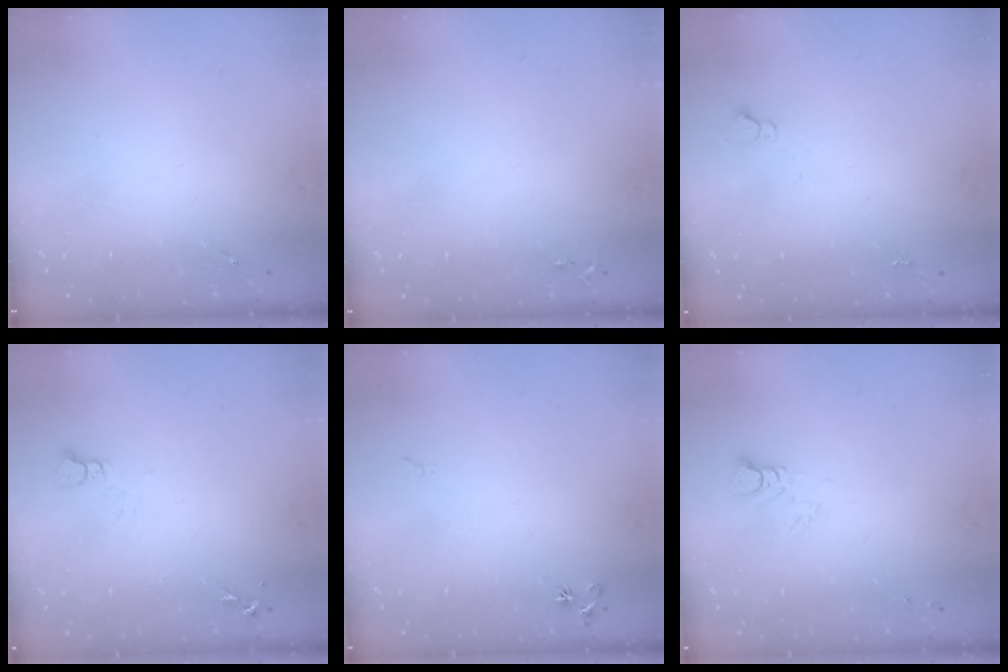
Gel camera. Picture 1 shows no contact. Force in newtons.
{"total": 2.5, "press": 2.5, "slide": 0.3}
{"total": 3.1, "press": 3.1, "slide": 0.3}
{"total": 2.2, "press": 2.2, "slide": 0.2}
{"total": 6.7, "press": 6.6, "slide": 1.0}
{"total": 3.6, "press": 3.6, "slide": 0.2}